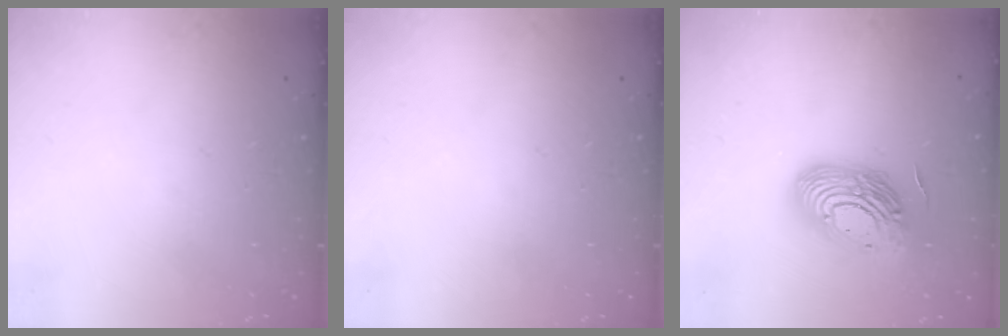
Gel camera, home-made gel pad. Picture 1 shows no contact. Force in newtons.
{"total": 0.0}
{"total": 17.5, "press": 17.5, "slide": 1.3}